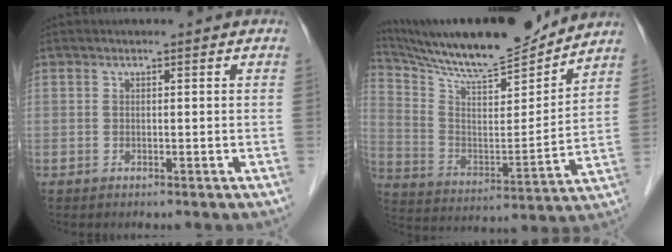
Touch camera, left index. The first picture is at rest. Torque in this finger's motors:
{"motor_torque": [0.26, -0.48, 0.30, 0.19]}